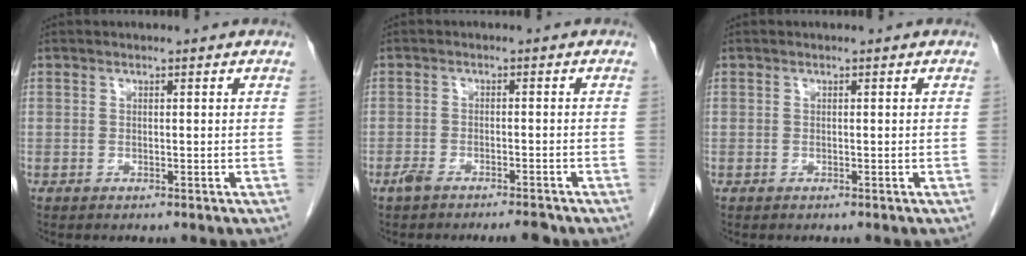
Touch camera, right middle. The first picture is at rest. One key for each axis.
{"total": 4.0, "fx": -3.2, "fy": 0.8, "fz": 2.3, "tx": -0.040, "ty": -0.001, "tz": -0.052}
{"total": 0.0}